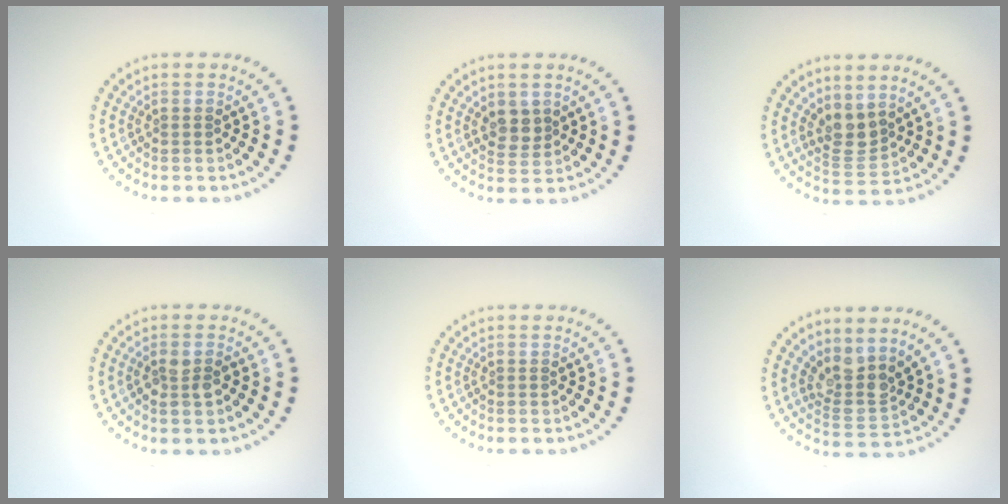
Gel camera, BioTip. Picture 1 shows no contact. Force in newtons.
{"total": 2.0, "press": 1.9, "slide": 0.8}
{"total": 2.7, "press": 2.2, "slide": 1.6}
{"total": 1.7, "press": 1.6, "slide": 0.4}
{"total": 0.0}
{"total": 3.2, "press": 2.4, "slide": 2.1}